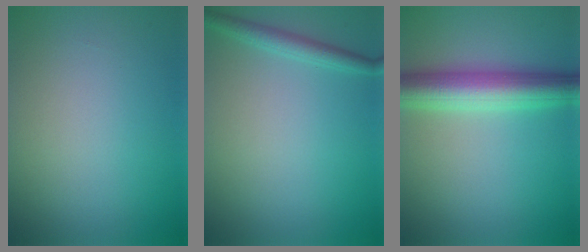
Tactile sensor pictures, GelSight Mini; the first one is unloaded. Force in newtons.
{"total": 1.8, "press": 1.8, "slide": 0.1}
{"total": 6.3, "press": 6.3, "slide": 0.2}